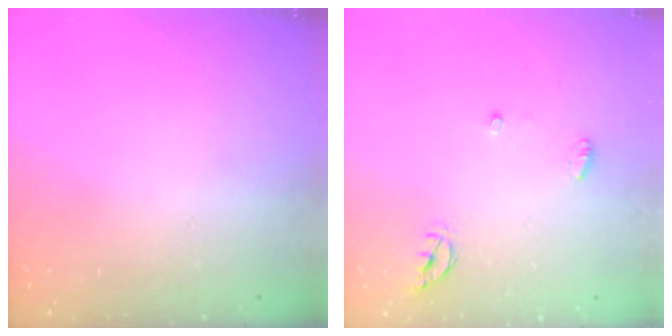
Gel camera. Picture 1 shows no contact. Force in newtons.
{"total": 4.4, "press": 4.4, "slide": 0.4}